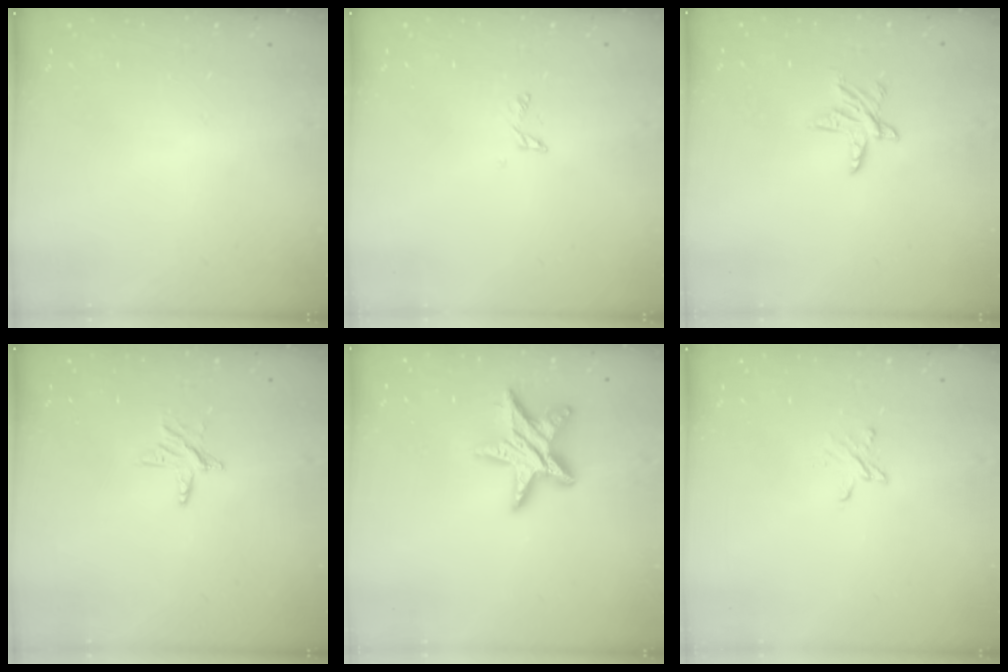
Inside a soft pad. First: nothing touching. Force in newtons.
{"total": 2.8, "press": 2.8, "slide": 0.2}
{"total": 7.3, "press": 7.2, "slide": 0.5}
{"total": 5.5, "press": 5.5, "slide": 0.5}
{"total": 14.0, "press": 14.0, "slide": 1.0}
{"total": 3.5, "press": 3.5, "slide": 0.3}